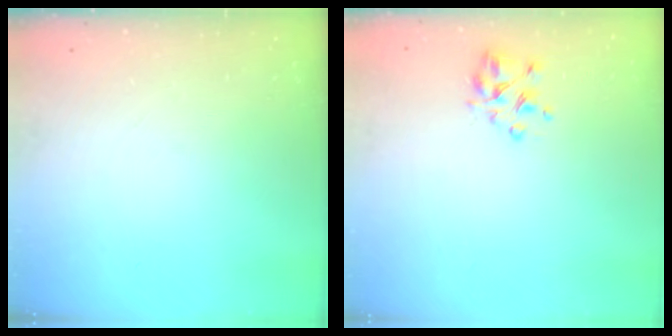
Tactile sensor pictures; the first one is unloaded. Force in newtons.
{"total": 5.0, "press": 4.6, "slide": 1.8}